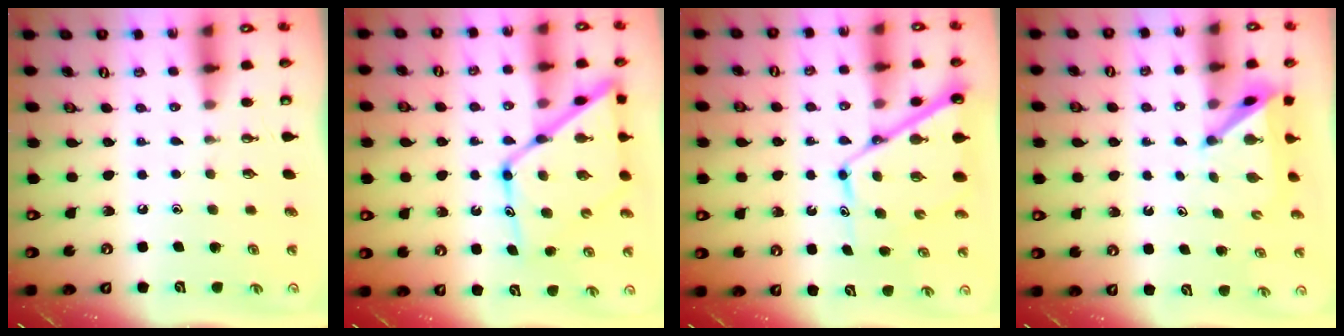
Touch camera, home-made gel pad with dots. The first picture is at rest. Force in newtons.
{"total": 16.3, "press": 16.3, "slide": 1.5}
{"total": 12.5, "press": 12.5, "slide": 1.1}
{"total": 4.9, "press": 4.9, "slide": 0.6}